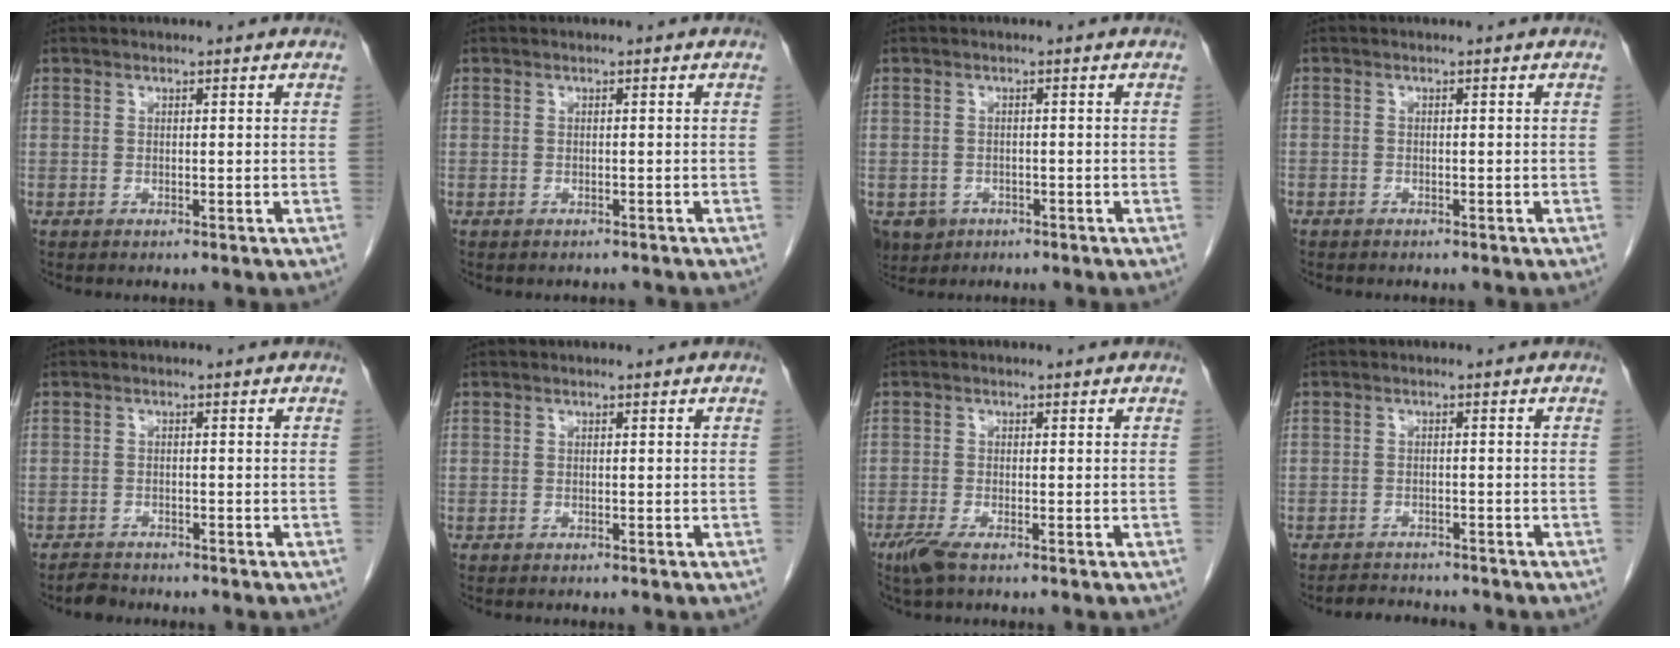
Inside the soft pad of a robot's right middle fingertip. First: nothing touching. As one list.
[{"total": 1.8, "force": [-1.6, 0.7, 0.3], "torque": [-0.012, -0.002, -0.020]}, {"total": 5.0, "force": [-2.8, 3.9, 1.3], "torque": [-0.027, 0.002, -0.040]}, {"total": 1.4, "force": [-1.2, 0.7, 0.2], "torque": [-0.010, 0.001, -0.017]}, {"total": 1.9, "force": [-1.8, 0.6, 0.0], "torque": [-0.007, -0.003, -0.029]}, {"total": 0.0}, {"total": 2.8, "force": [-1.9, 0.5, 2.1], "torque": [-0.048, -0.007, -0.039]}, {"total": 3.7, "force": [-3.5, 1.0, 0.2], "torque": [-0.008, -0.009, -0.055]}]